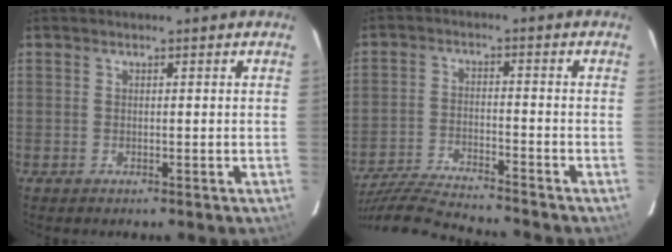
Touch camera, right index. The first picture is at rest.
{"total": 15.8, "force": [-14.4, 1.1, 6.3], "torque": [-0.146, -0.020, -0.249]}